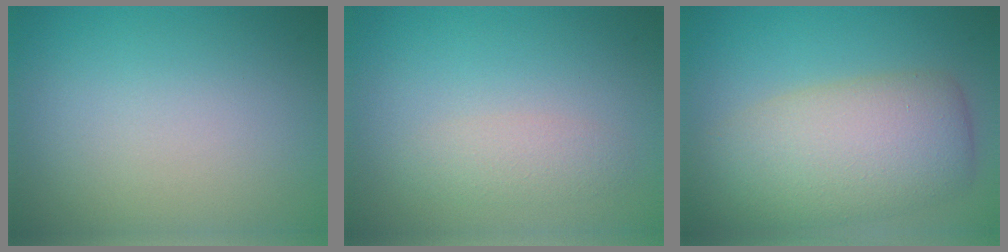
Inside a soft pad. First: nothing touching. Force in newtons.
{"total": 1.7, "press": 1.7, "slide": 0.1}
{"total": 8.2, "press": 8.2, "slide": 0.3}